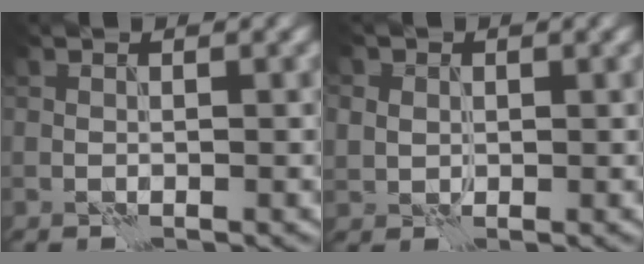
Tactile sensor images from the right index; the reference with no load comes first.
{"total": 3.1, "force": [1.1, 2.6, 1.2], "torque": [-0.034, 0.007, 0.015]}